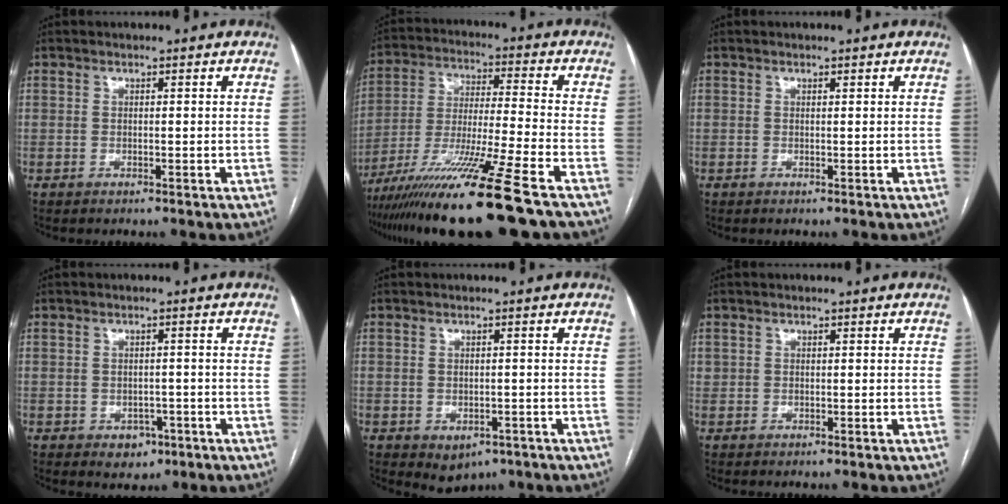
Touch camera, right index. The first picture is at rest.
{"total": 18.0, "force": [-12.8, -1.6, 12.6], "torque": [-0.233, -0.049, -0.227]}
{"total": 0.0}
{"total": 3.4, "force": [-1.6, 2.5, 1.5], "torque": [-0.008, 0.005, -0.013]}
{"total": 4.1, "force": [-2.3, 2.9, 1.8], "torque": [-0.017, 0.000, -0.020]}
{"total": 0.0}